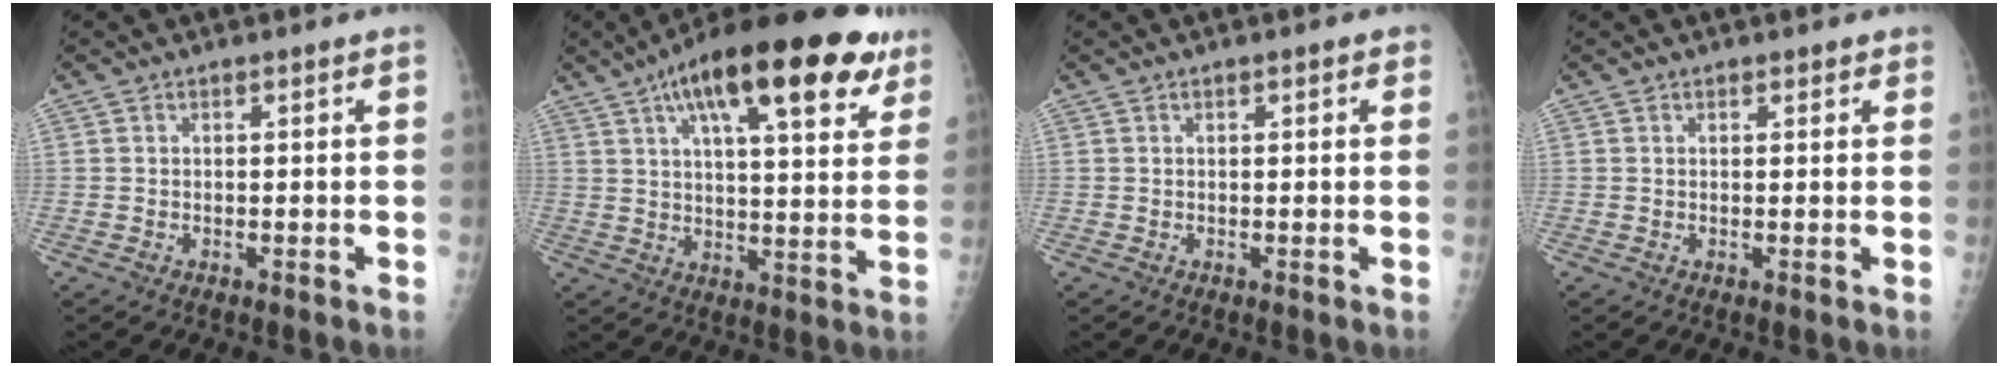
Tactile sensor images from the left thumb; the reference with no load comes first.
{"total": 23.9, "force": [12.9, 8.0, 18.4], "torque": [-0.260, -0.008, 0.188]}
{"total": 1.4, "force": [0.6, 0.6, 1.1], "torque": [-0.011, 0.002, 0.006]}
{"total": 1.0, "force": [0.8, 0.6, 0.1], "torque": [0.009, -0.005, 0.005]}